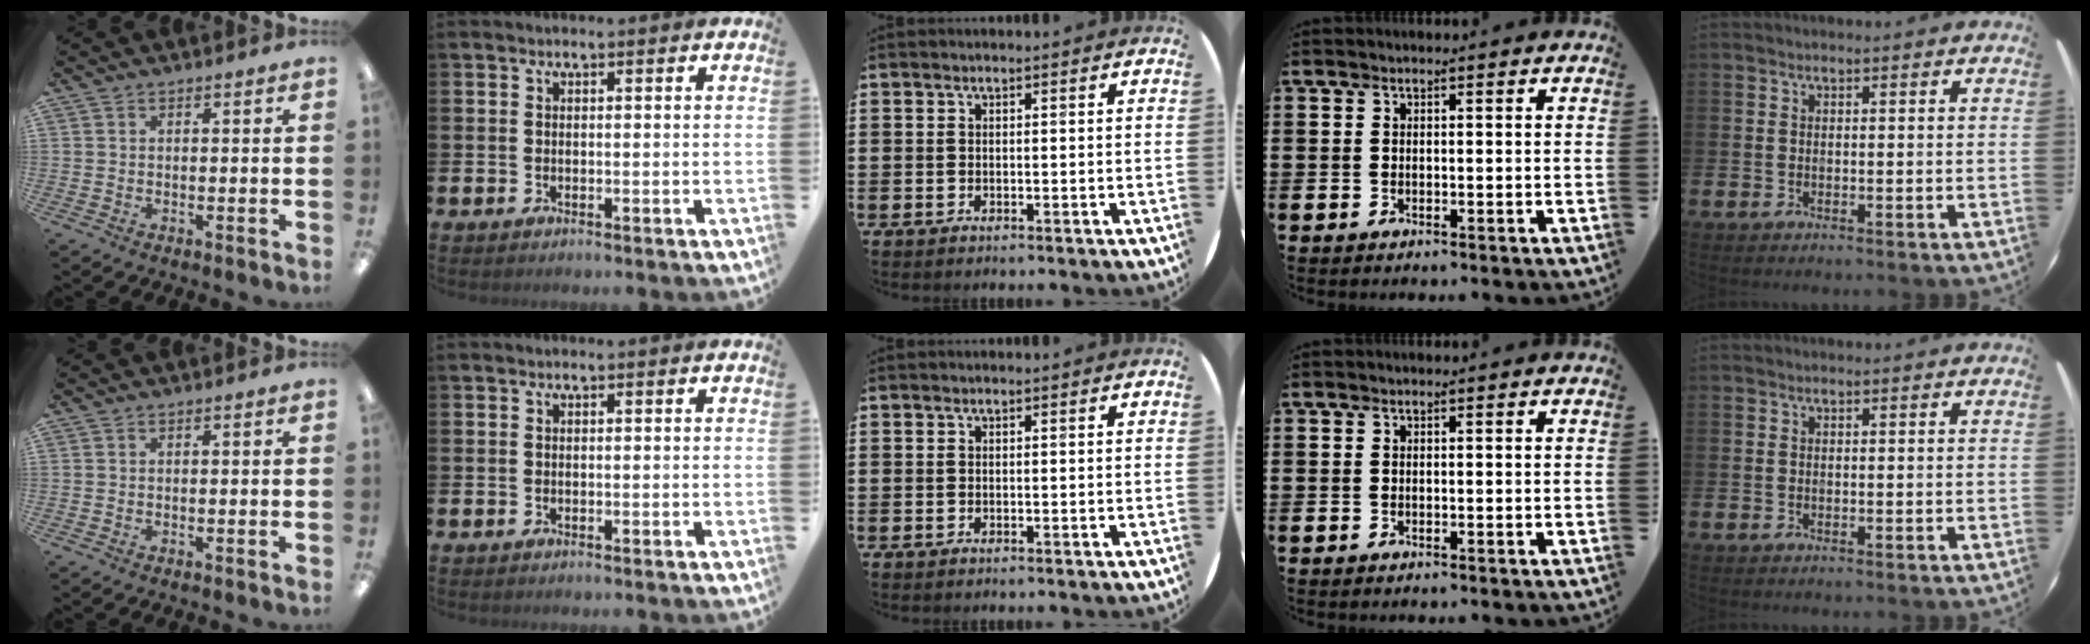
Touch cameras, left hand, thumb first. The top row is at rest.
{}